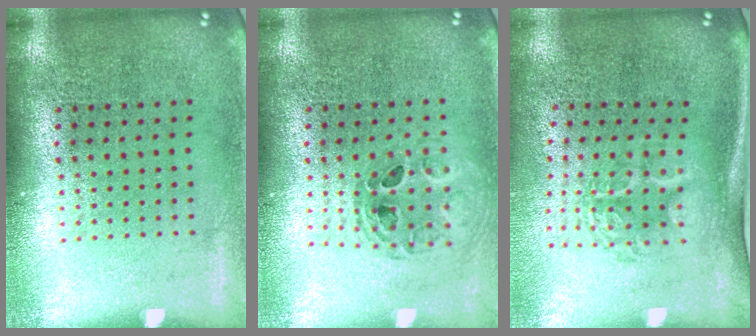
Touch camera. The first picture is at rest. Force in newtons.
{"total": 0.9, "press": 0.9, "slide": 0.2}
{"total": 1.8, "press": 1.2, "slide": 1.4}